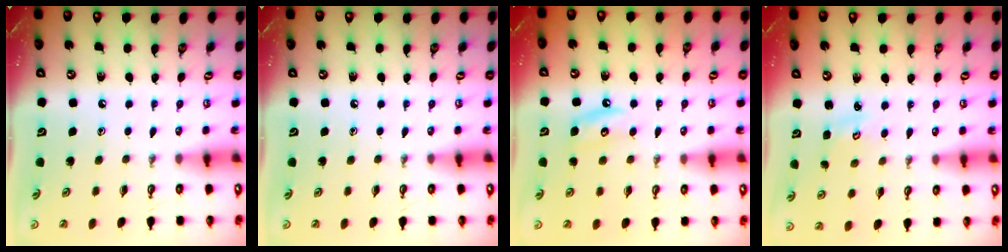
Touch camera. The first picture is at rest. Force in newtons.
{"total": 0.0}
{"total": 6.0, "press": 6.0, "slide": 0.6}
{"total": 2.5, "press": 2.5, "slide": 0.3}